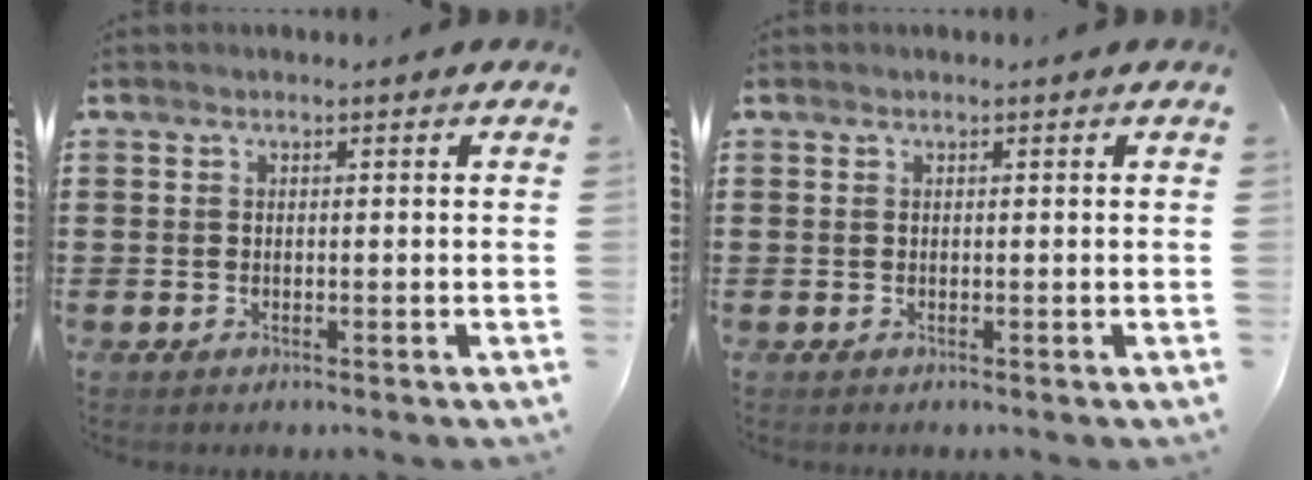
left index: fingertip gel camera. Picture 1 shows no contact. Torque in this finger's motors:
{"motor_torque": [0.28, -0.20, 0.00, -0.03]}